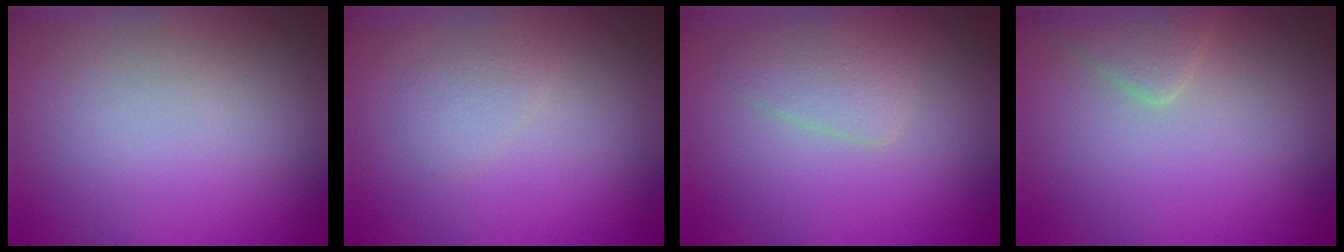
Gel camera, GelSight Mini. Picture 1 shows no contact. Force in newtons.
{"total": 1.1, "press": 1.1, "slide": 0.1}
{"total": 2.4, "press": 2.4, "slide": 0.1}
{"total": 2.2, "press": 2.2, "slide": 0.1}